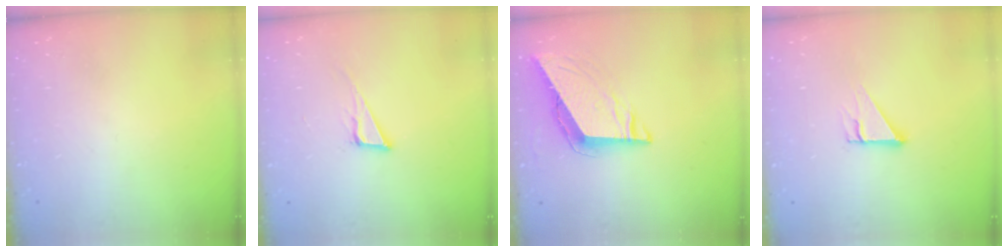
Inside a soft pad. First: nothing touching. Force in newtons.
{"total": 7.4, "press": 6.9, "slide": 2.6}
{"total": 8.4, "press": 8.4, "slide": 0.9}
{"total": 3.7, "press": 3.7, "slide": 0.2}